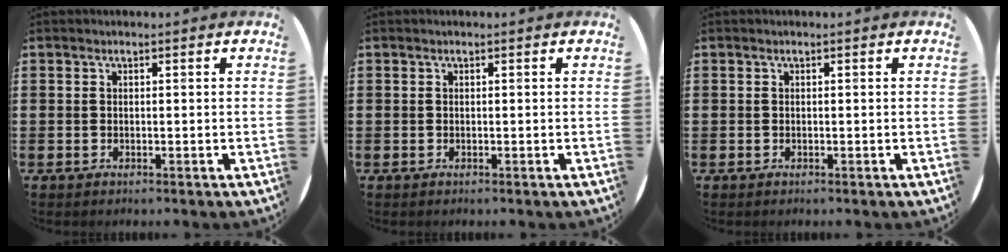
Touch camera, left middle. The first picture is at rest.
{"total": 0.0}
{"total": 0.0}